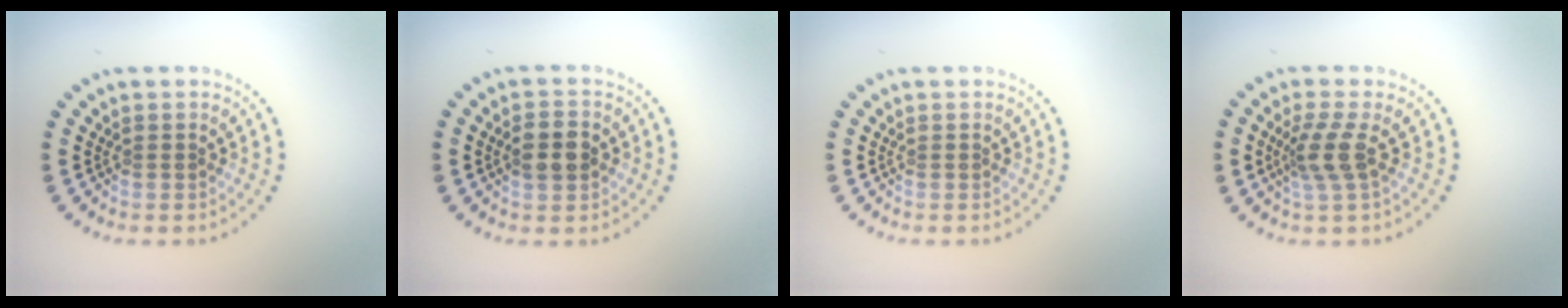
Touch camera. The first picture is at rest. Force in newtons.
{"total": 2.6, "press": 2.6, "slide": 0.0}
{"total": 0.0}
{"total": 2.8, "press": 2.1, "slide": 1.8}